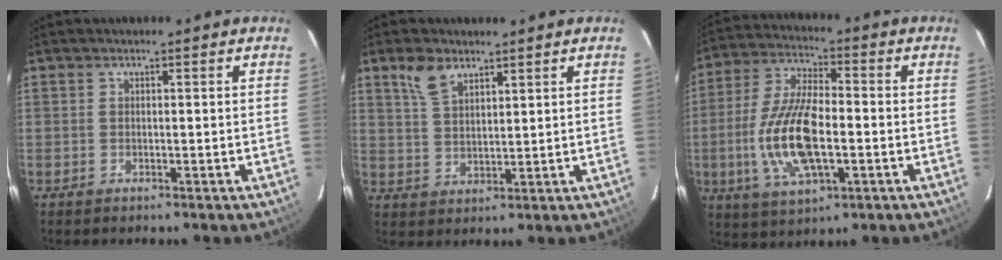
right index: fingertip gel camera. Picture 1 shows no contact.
{"total": 5.8, "force": [3.8, 2.9, 3.2], "torque": [-0.063, 0.010, 0.079]}
{"total": 15.4, "force": [-3.1, 6.2, 13.8], "torque": [-0.289, -0.004, -0.057]}